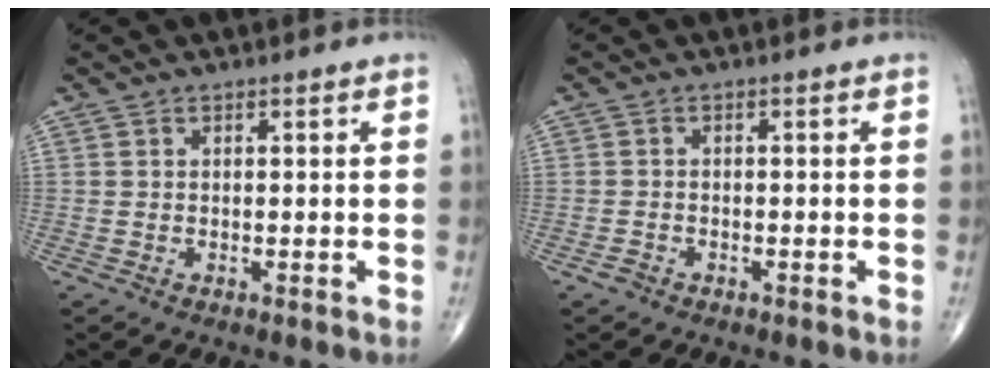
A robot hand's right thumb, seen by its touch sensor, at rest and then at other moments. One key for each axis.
{"total": 1.3, "fx": -0.9, "fy": 0.9, "fz": 0.4, "tx": -0.009, "ty": 0.005, "tz": -0.018}